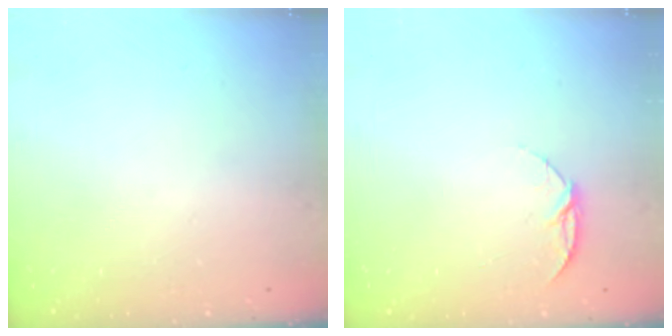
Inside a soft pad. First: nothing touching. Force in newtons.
{"total": 6.9, "press": 6.9, "slide": 0.8}